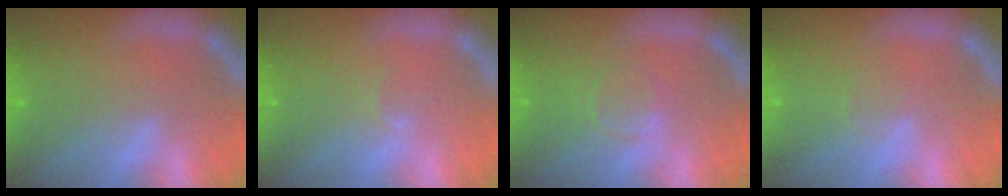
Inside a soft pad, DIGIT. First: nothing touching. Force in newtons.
{"total": 1.0}
{"total": 2.4}
{"total": 1.0}